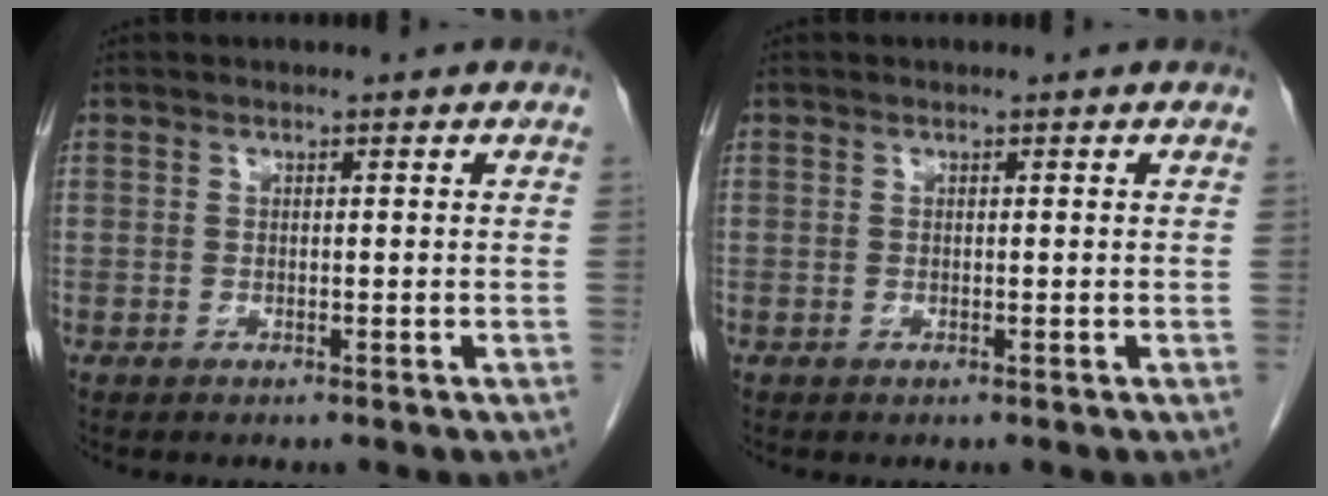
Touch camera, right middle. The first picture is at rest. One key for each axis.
{"total": 0.0}